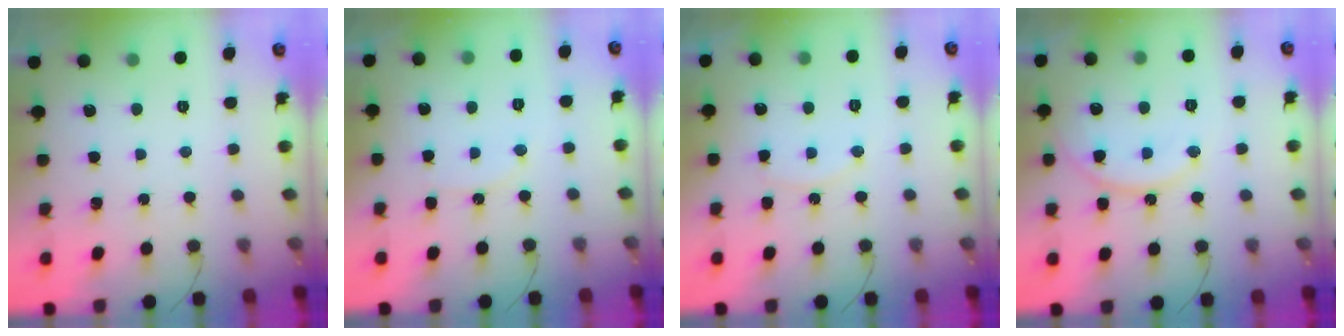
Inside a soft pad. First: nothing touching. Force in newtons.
{"total": 7.1, "press": 6.8, "slide": 1.9}
{"total": 7.7, "press": 7.7, "slide": 0.4}
{"total": 13.5, "press": 13.4, "slide": 1.2}